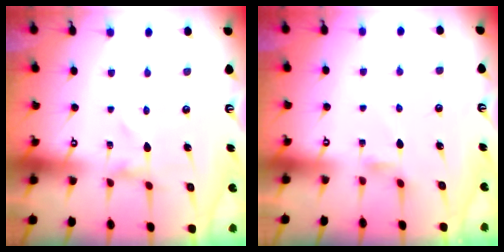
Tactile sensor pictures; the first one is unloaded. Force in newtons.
{"total": 2.2, "press": 2.1, "slide": 0.5}